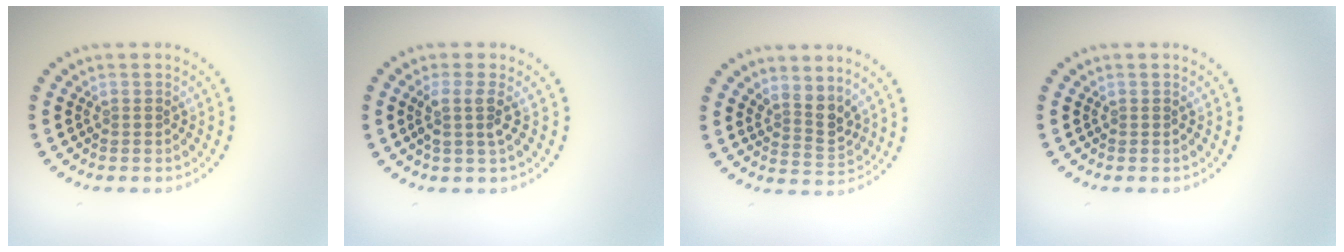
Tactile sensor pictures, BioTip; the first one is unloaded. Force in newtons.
{"total": 2.0, "press": 1.6, "slide": 1.3}
{"total": 2.7, "press": 2.0, "slide": 1.8}
{"total": 0.0}